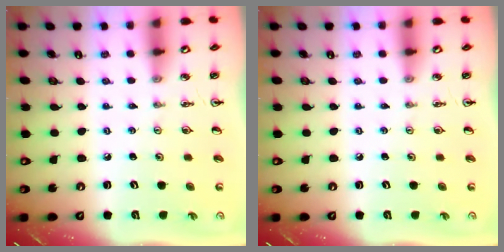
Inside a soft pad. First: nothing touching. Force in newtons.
{"total": 0.0}